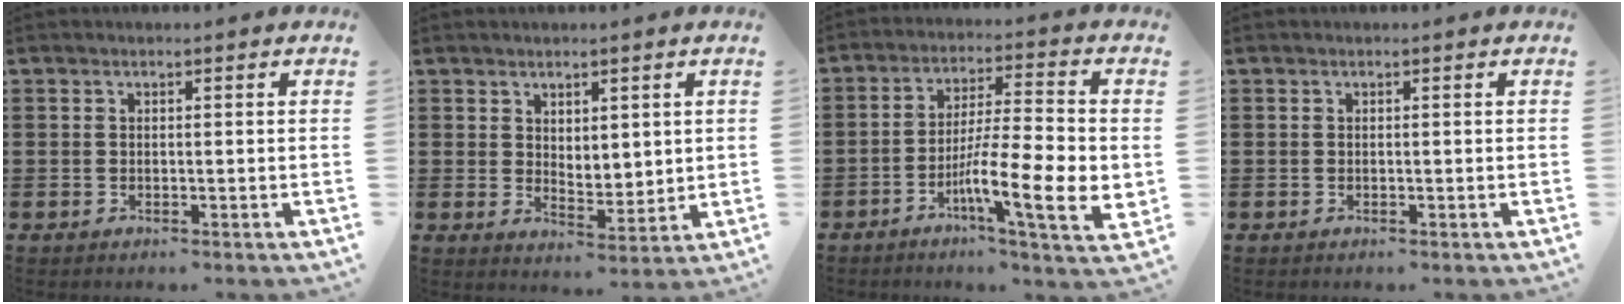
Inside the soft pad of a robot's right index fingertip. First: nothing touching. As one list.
[{"total": 3.7, "force": [3.2, 1.8, 0.6], "torque": [-0.013, -0.006, 0.058]}, {"total": 12.2, "force": [-3.5, 2.0, 11.5], "torque": [-0.206, -0.017, -0.065]}, {"total": 0.0}]